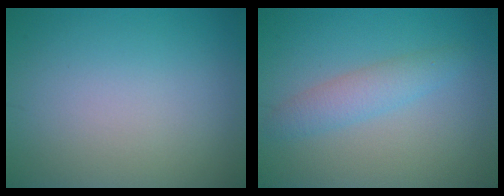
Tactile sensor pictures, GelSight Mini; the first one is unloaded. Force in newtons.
{"total": 2.5, "press": 2.5, "slide": 0.1}